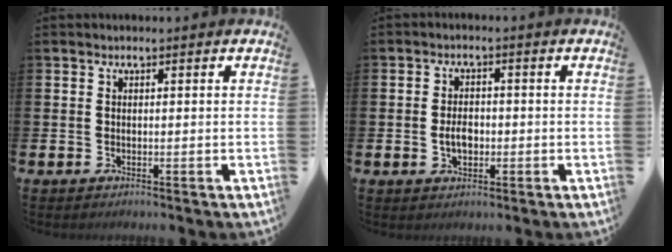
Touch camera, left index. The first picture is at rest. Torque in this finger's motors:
{"motor_torque": [0.17, 0.01, 0.12, 0.09]}